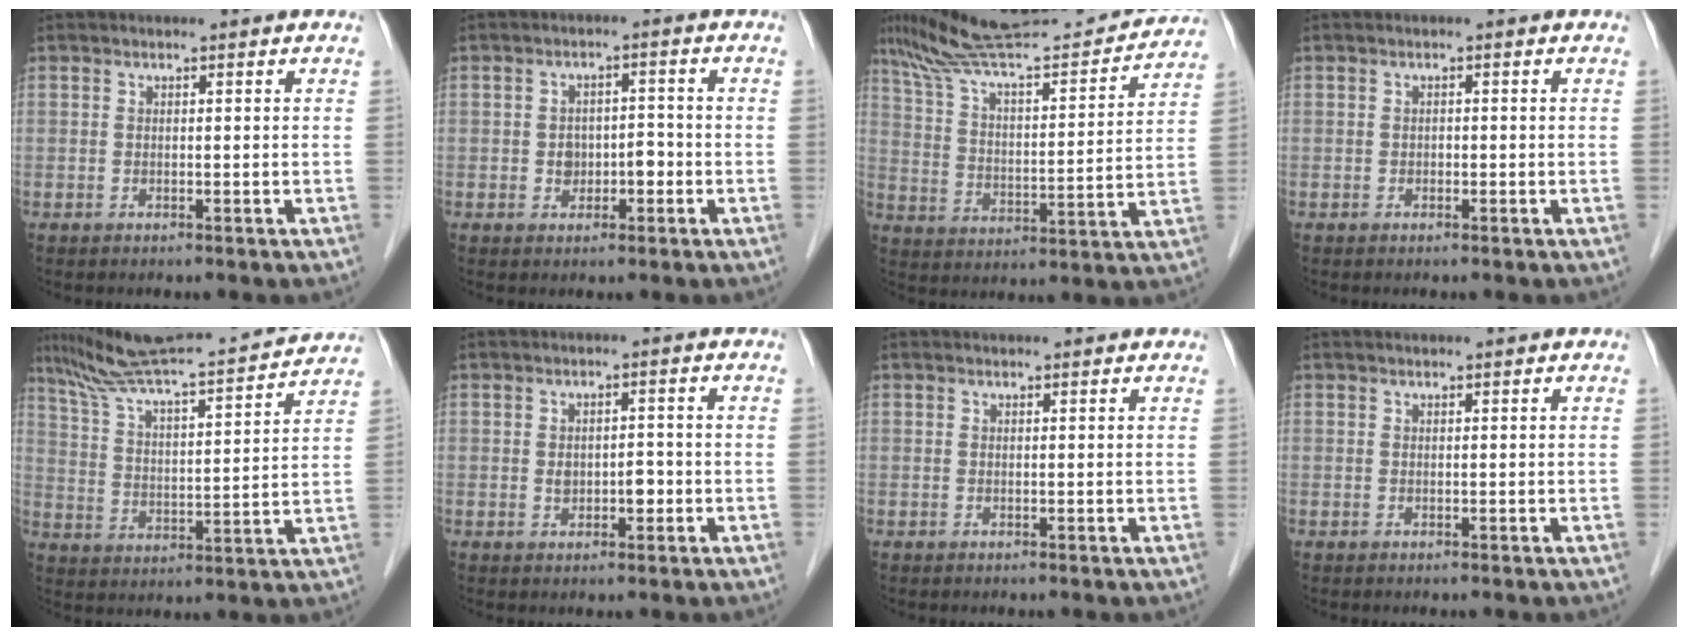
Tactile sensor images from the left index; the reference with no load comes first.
{"total": 3.5, "force": [-1.2, 2.4, 2.2], "torque": [-0.032, 0.014, -0.015]}
{"total": 22.5, "force": [20.5, 1.4, 9.2], "torque": [-0.157, 0.001, 0.307]}
{"total": 0.6, "force": [-0.4, 0.3, 0.2], "torque": [-0.001, 0.000, -0.010]}
{"total": 20.0, "force": [18.3, 0.1, 8.2], "torque": [-0.144, 0.005, 0.278]}
{"total": 2.8, "force": [-0.7, 1.7, 2.1], "torque": [-0.033, 0.002, -0.006]}
{"total": 1.8, "force": [1.7, 0.3, 0.5], "torque": [-0.013, 0.019, 0.021]}
{"total": 0.6, "force": [0.5, -0.1, 0.3], "torque": [-0.005, 0.006, 0.011]}